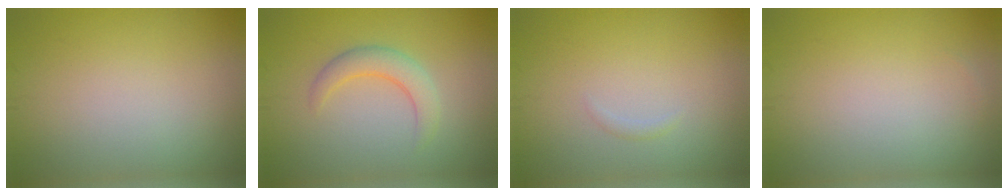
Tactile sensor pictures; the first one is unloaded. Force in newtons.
{"total": 2.8, "press": 2.8, "slide": 0.2}
{"total": 0.5, "press": 0.5, "slide": 0.0}
{"total": 0.0}